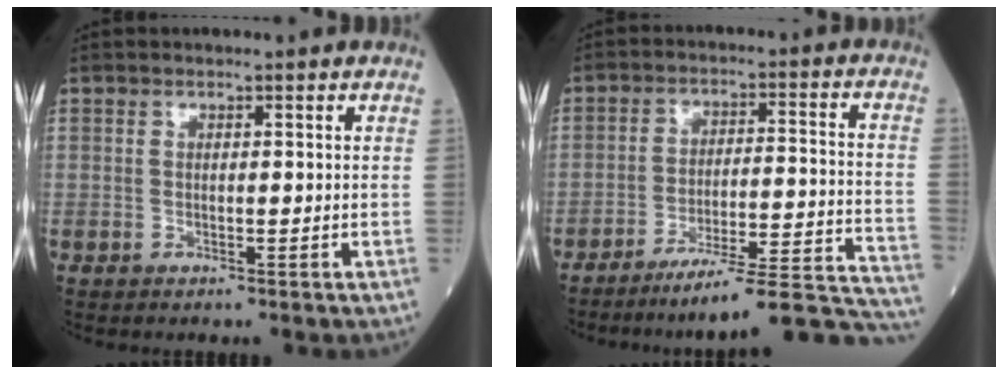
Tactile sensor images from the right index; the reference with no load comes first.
{"total": 21.7, "force": [-20.0, 0.1, 8.3], "torque": [-0.050, 0.019, -0.270]}